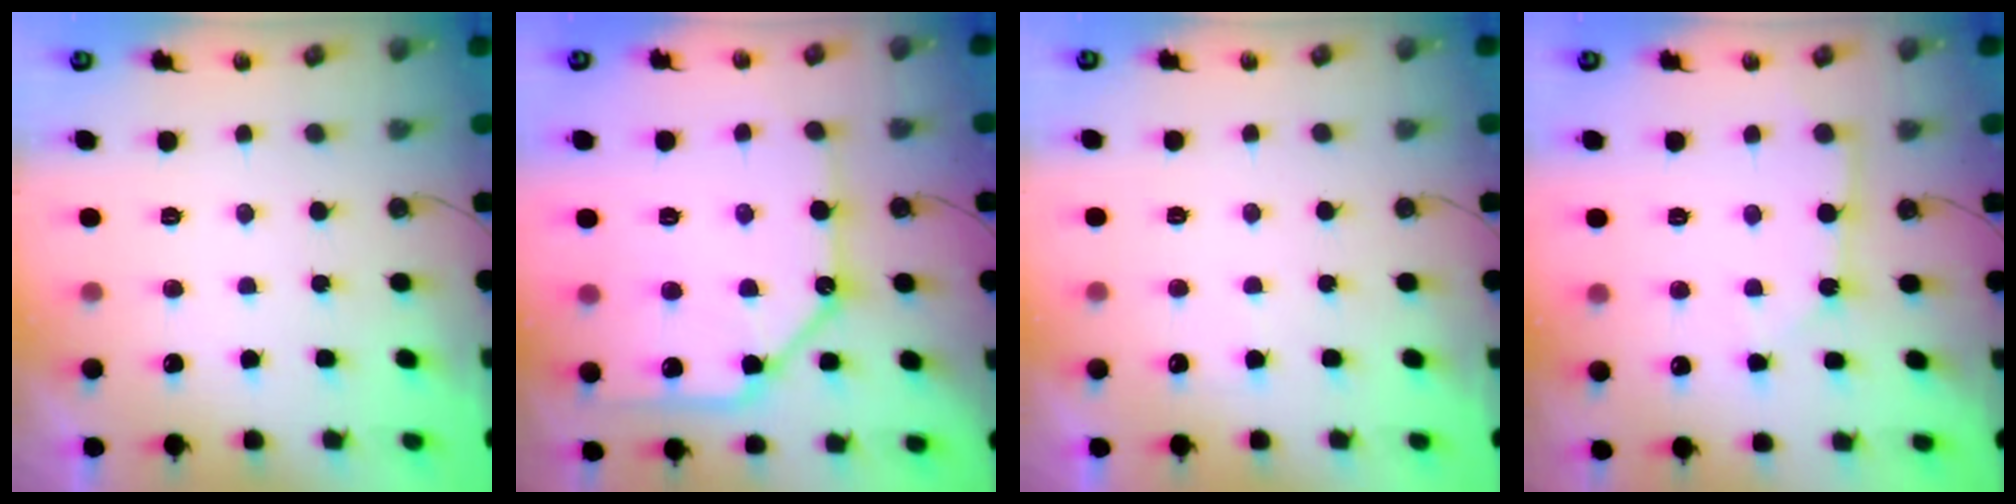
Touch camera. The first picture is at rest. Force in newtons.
{"total": 17.5, "press": 17.4, "slide": 2.2}
{"total": 3.9, "press": 3.9, "slide": 0.6}
{"total": 2.7, "press": 2.7, "slide": 0.3}